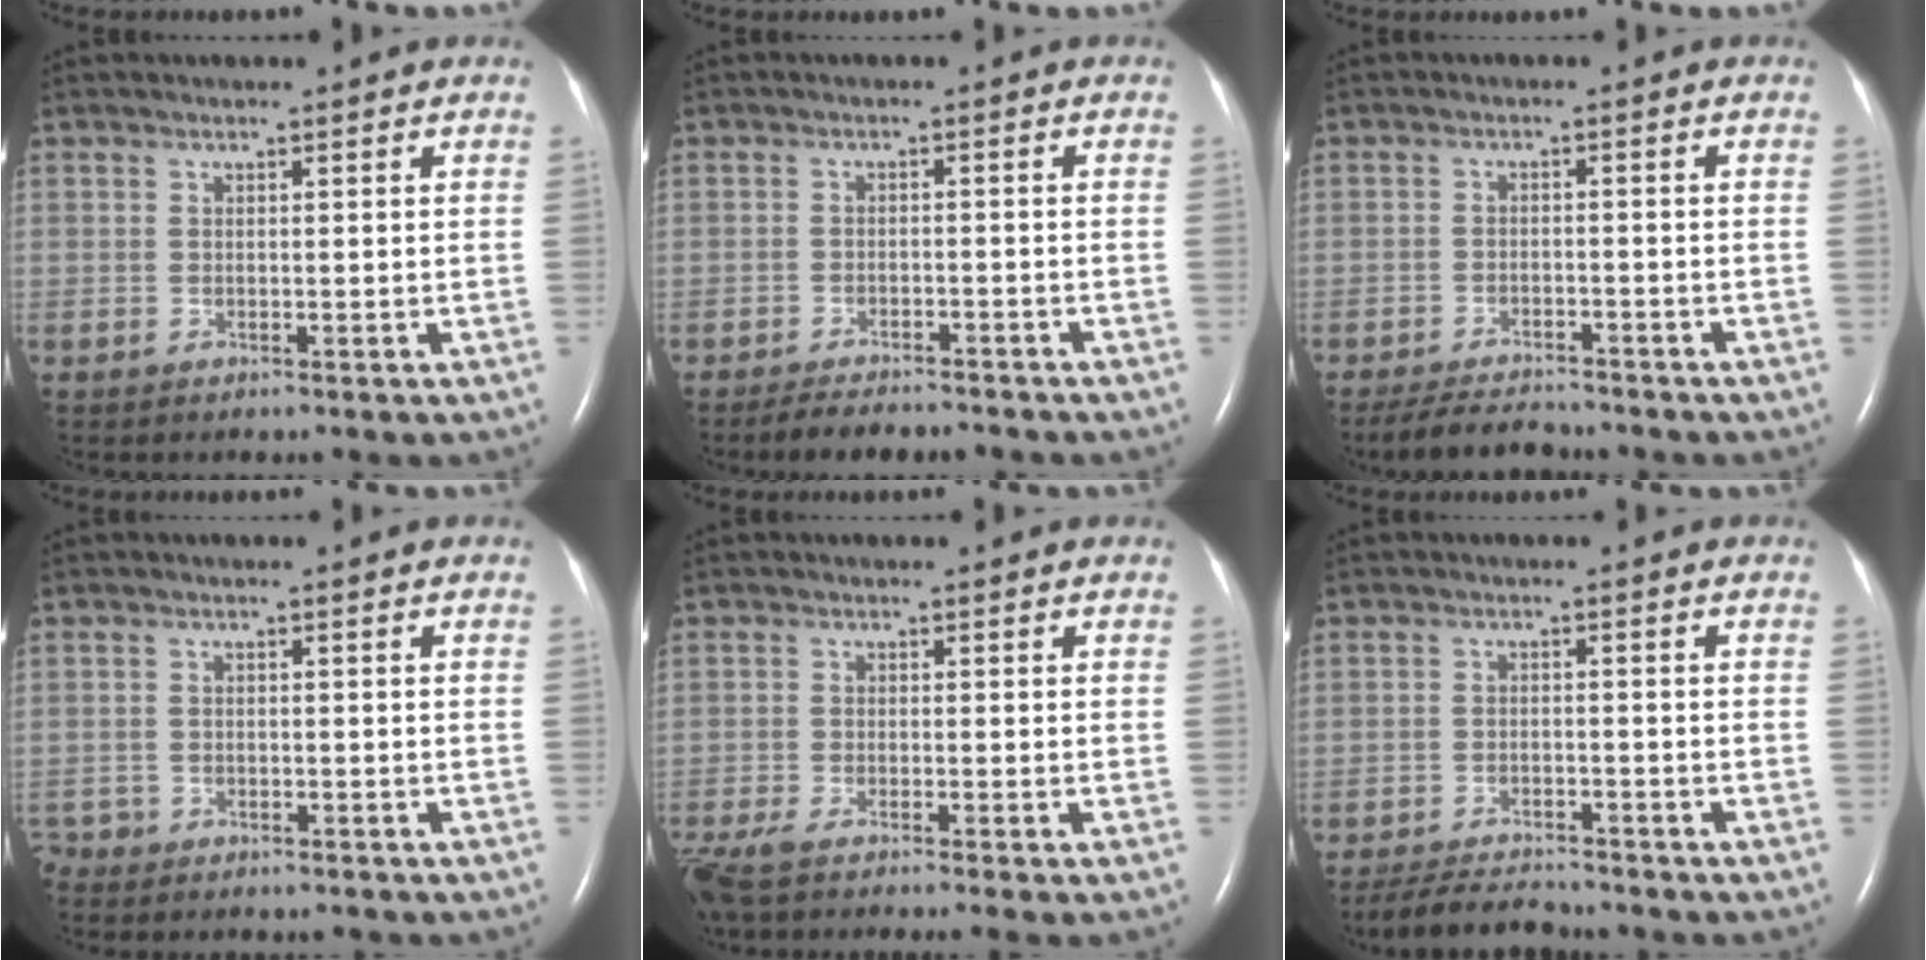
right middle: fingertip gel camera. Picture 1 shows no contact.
{"total": 6.2, "force": [-5.8, 1.3, 2.0], "torque": [-0.028, -0.010, -0.085]}
{"total": 6.5, "force": [-6.1, 1.3, 1.9], "torque": [-0.035, -0.016, -0.097]}
{"total": 5.7, "force": [-5.2, 2.1, 0.7], "torque": [-0.006, -0.003, -0.078]}
{"total": 8.2, "force": [-7.0, -0.5, 4.3], "torque": [-0.061, -0.023, -0.117]}
{"total": 7.0, "force": [-6.7, 1.0, 1.8], "torque": [-0.033, -0.015, -0.109]}